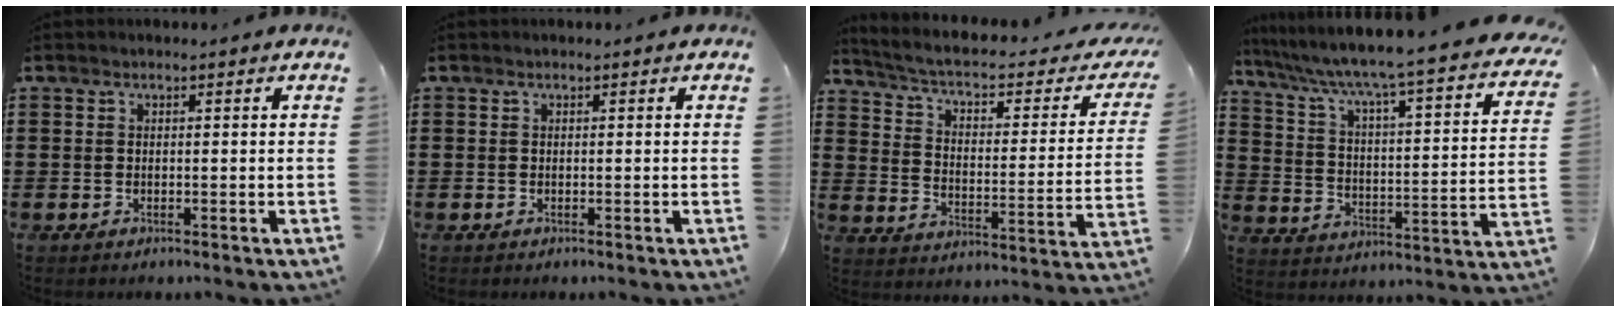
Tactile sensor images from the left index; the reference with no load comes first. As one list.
[{"total": 0.0}, {"total": 3.9, "force": [2.6, 0.8, 2.8], "torque": [-0.070, -0.028, 0.034]}, {"total": 4.7, "force": [3.6, -0.5, 3.0], "torque": [-0.077, -0.047, 0.045]}]